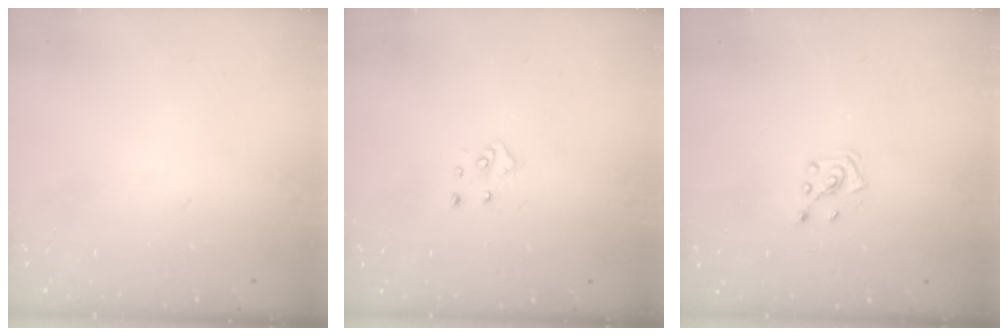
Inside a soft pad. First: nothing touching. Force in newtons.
{"total": 4.2, "press": 4.2, "slide": 0.4}
{"total": 3.8, "press": 3.8, "slide": 0.4}